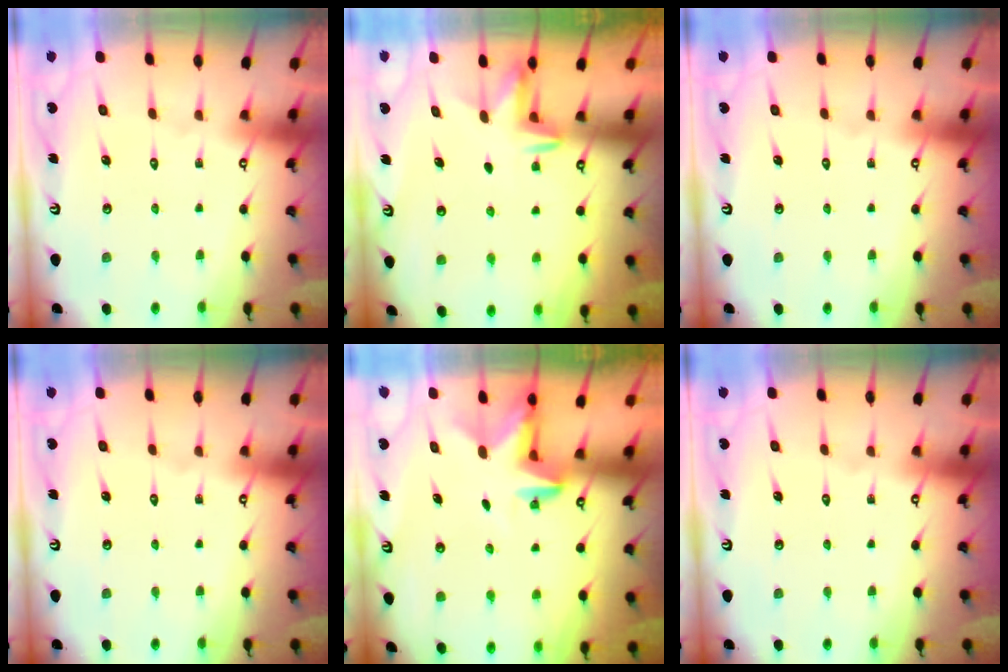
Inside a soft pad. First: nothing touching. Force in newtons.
{"total": 2.6, "press": 2.6, "slide": 0.4}
{"total": 0.0}
{"total": 0.0}
{"total": 2.9, "press": 2.9, "slide": 0.1}
{"total": 0.0}